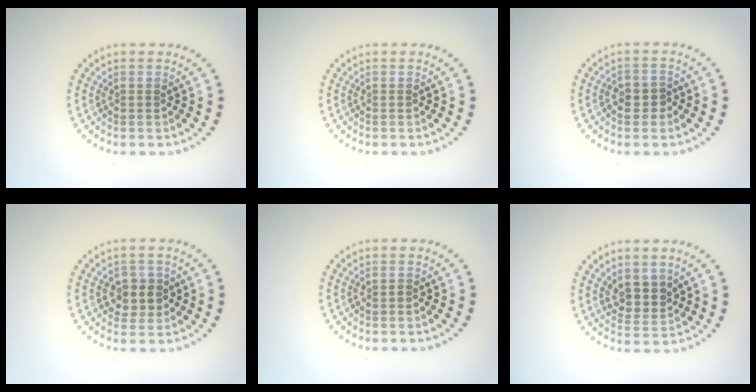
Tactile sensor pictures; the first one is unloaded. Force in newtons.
{"total": 0.0}
{"total": 2.3, "press": 2.2, "slide": 0.8}
{"total": 2.8, "press": 2.6, "slide": 0.9}
{"total": 0.7, "press": 0.7, "slide": 0.1}
{"total": 2.6, "press": 2.3, "slide": 1.2}